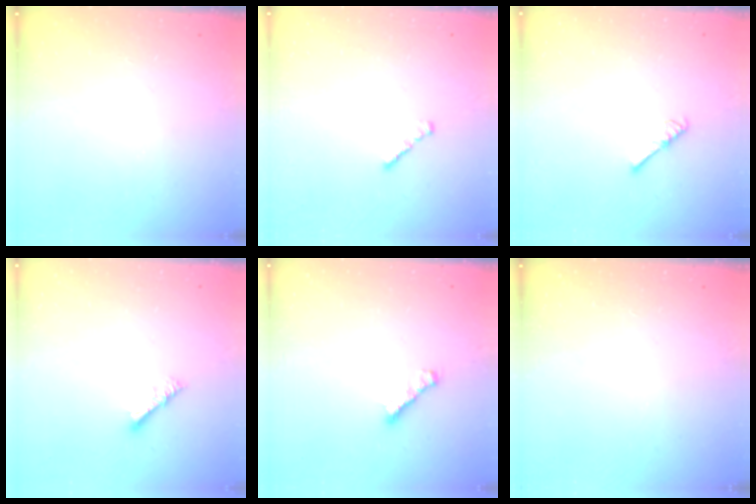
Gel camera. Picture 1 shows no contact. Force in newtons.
{"total": 1.6, "press": 1.5, "slide": 0.5}
{"total": 2.7, "press": 2.6, "slide": 0.4}
{"total": 4.2, "press": 4.2, "slide": 0.5}
{"total": 1.9, "press": 1.8, "slide": 0.6}
{"total": 0.0}